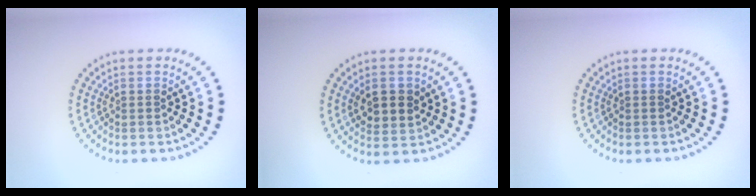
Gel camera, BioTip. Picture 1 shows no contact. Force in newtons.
{"total": 2.8, "press": 2.7, "slide": 0.8}
{"total": 0.0}